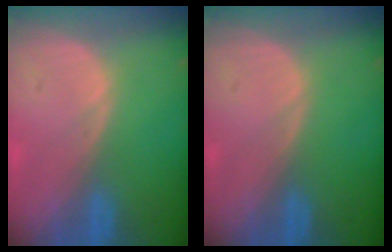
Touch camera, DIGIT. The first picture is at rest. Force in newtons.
{"total": 0.0}